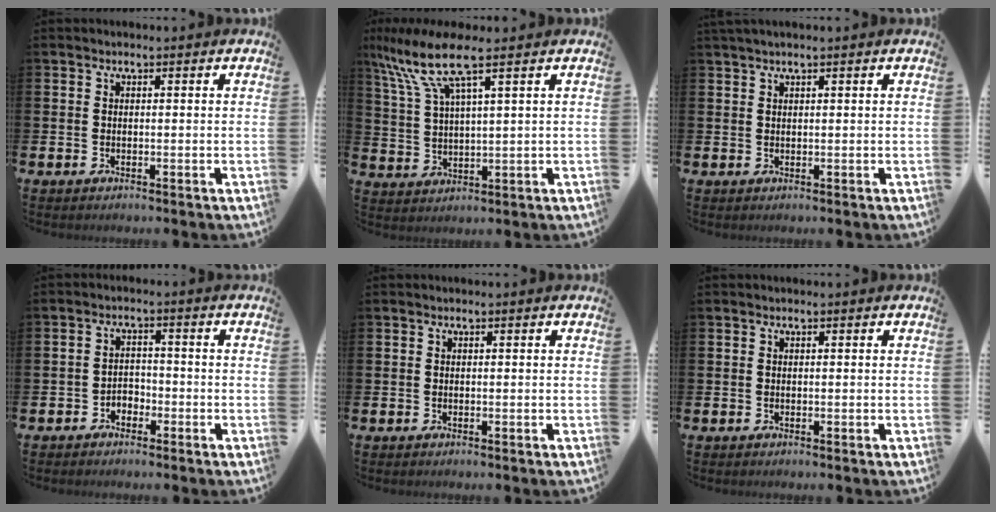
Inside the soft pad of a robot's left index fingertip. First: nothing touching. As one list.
[{"total": 9.1, "force": [6.3, 1.6, 6.4], "torque": [-0.146, -0.013, 0.110]}, {"total": 1.2, "force": [1.0, -0.1, 0.7], "torque": [-0.018, 0.004, 0.020]}, {"total": 2.0, "force": [-1.5, 1.3, 0.4], "torque": [-0.019, 0.007, -0.032]}, {"total": 0.0}, {"total": 0.0}]